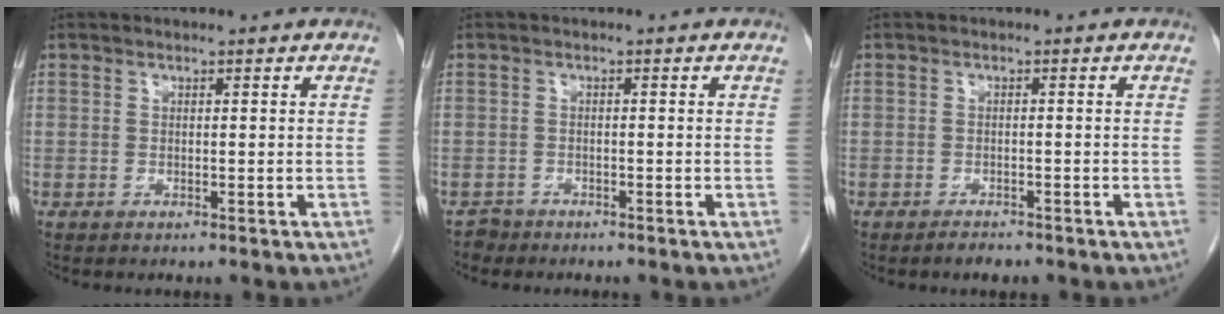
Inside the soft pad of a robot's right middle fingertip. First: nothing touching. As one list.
[{"total": 1.4, "force": [-1.2, 0.6, -0.5], "torque": [0.004, 0.000, -0.022]}, {"total": 1.5, "force": [-1.3, 0.5, 0.6], "torque": [-0.015, -0.002, -0.016]}]